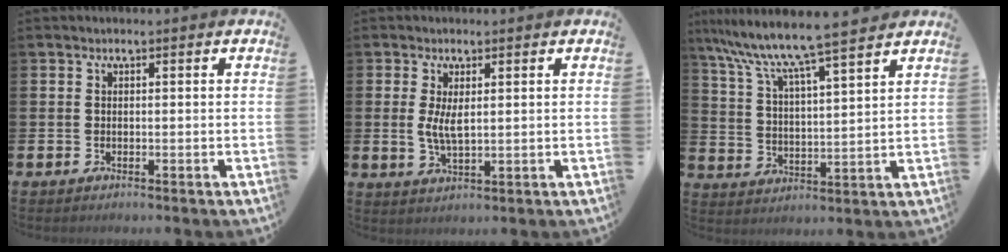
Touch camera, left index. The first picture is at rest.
{"total": 3.7, "force": [1.0, 1.3, 3.3], "torque": [-0.062, 0.003, 0.015]}
{"total": 9.7, "force": [8.8, 0.3, 4.1], "torque": [-0.116, -0.051, 0.151]}